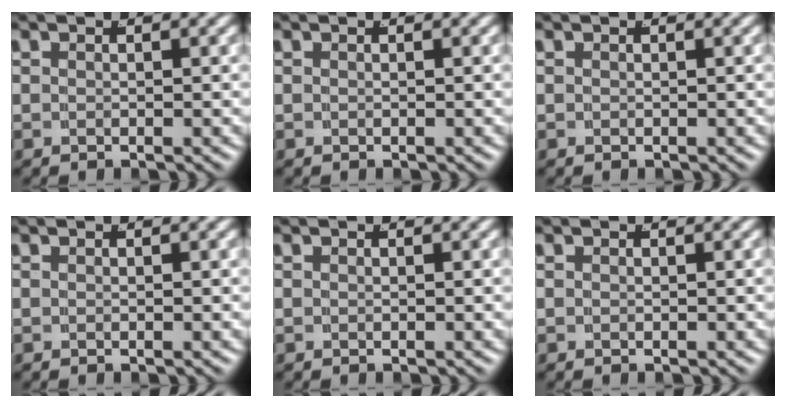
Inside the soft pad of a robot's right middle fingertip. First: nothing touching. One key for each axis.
{"total": 0.0}
{"total": 0.0}
{"total": 0.0}
{"total": 0.0}
{"total": 0.0}